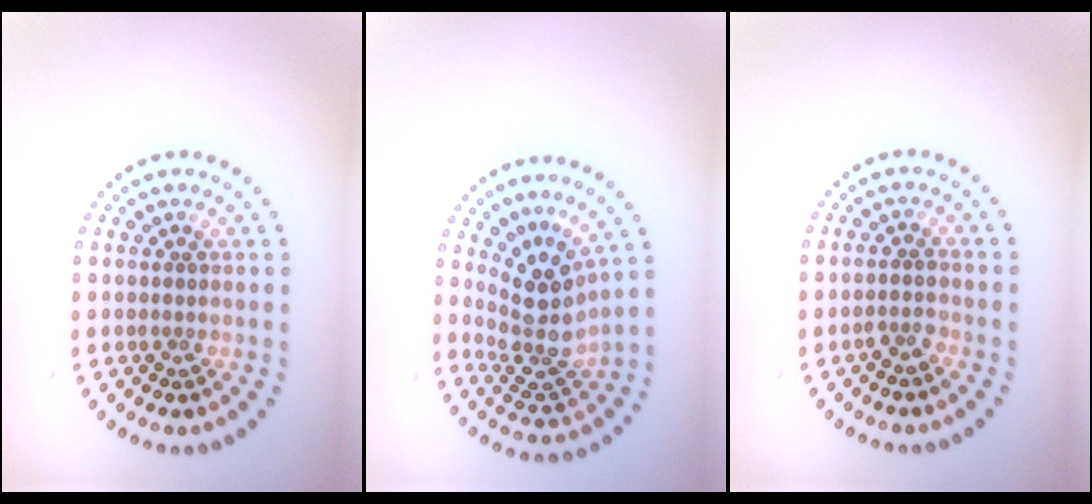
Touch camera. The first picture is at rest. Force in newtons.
{"total": 4.1, "press": 3.0, "slide": 2.8}
{"total": 1.1, "press": 1.0, "slide": 0.5}